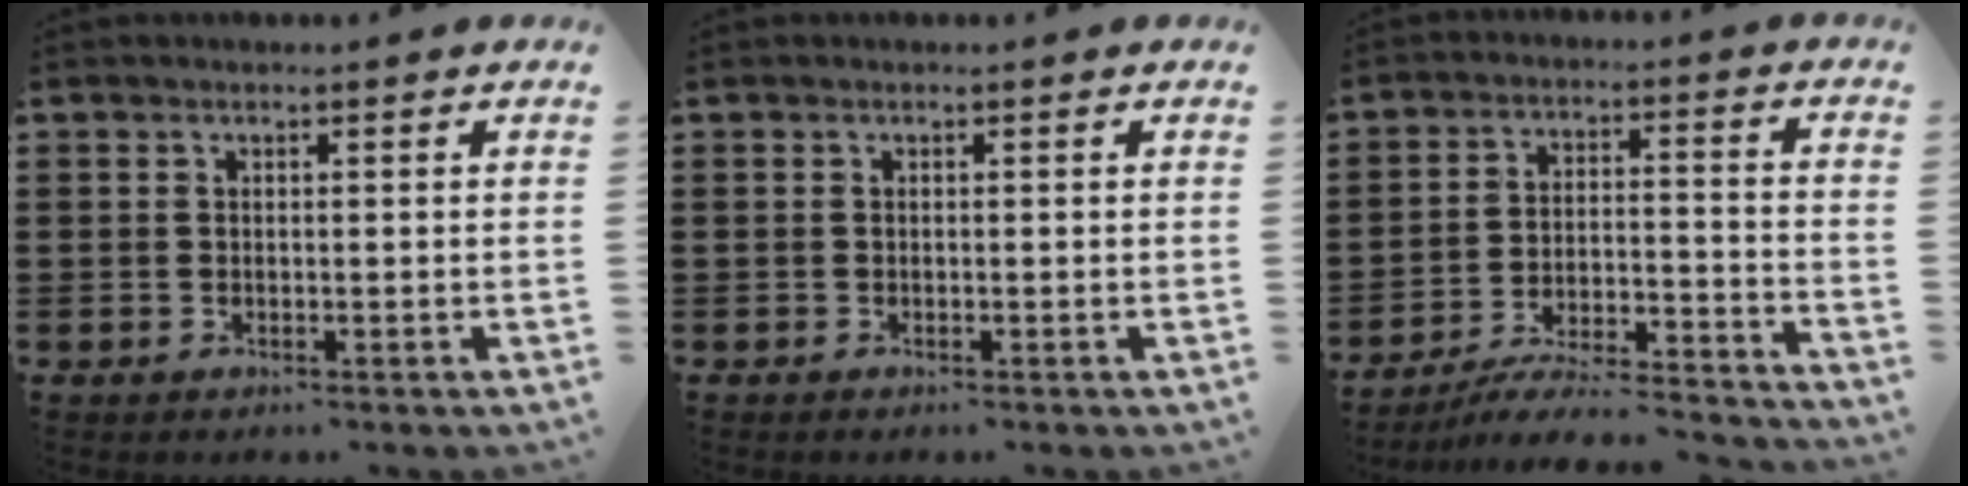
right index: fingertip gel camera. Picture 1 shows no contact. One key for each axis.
{"total": 0.0}
{"total": 6.0, "fx": -5.4, "fy": 0.3, "fz": 2.4, "tx": -0.044, "ty": -0.010, "tz": -0.107}